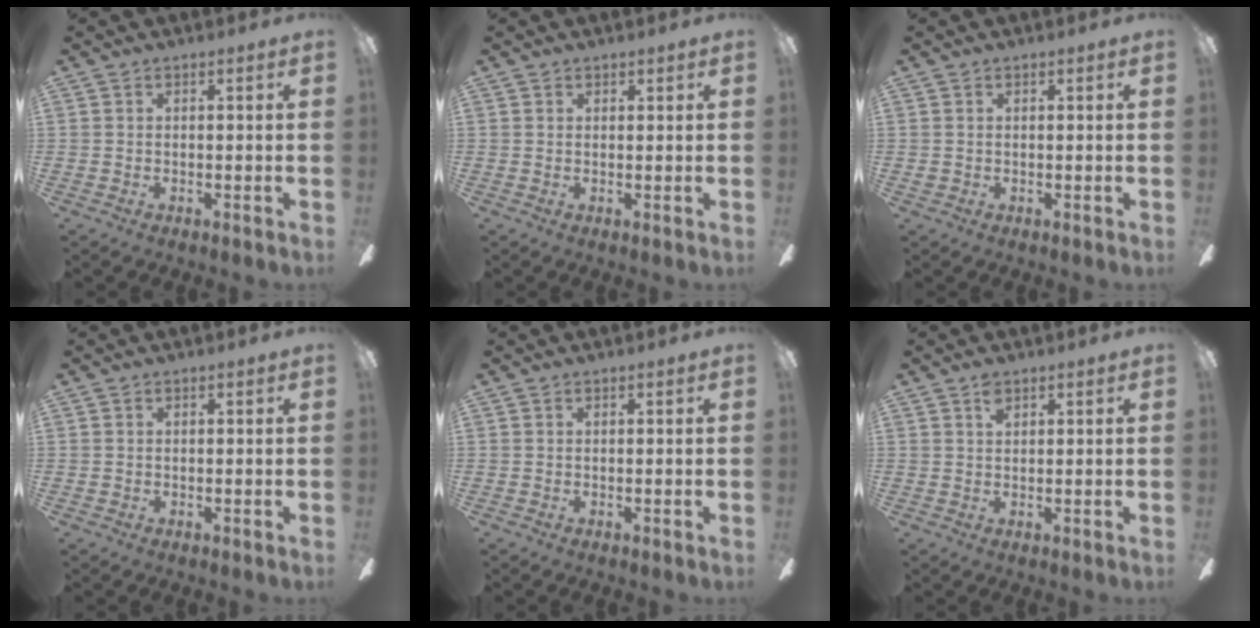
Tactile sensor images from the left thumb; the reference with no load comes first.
{"total": 1.1, "force": [0.9, 0.7, 0.0], "torque": [0.009, -0.002, 0.015]}
{"total": 1.0, "force": [0.4, 0.9, 0.0], "torque": [0.000, 0.006, 0.006]}
{"total": 0.5, "force": [0.0, 0.5, 0.0], "torque": [0.002, 0.005, -0.001]}
{"total": 0.0}
{"total": 2.2, "force": [1.5, 1.1, 1.1], "torque": [-0.017, -0.003, 0.026]}